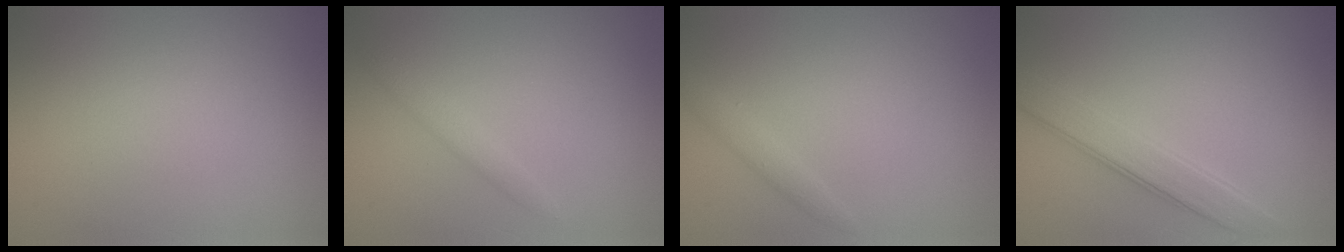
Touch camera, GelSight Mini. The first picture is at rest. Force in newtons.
{"total": 1.3, "press": 1.3, "slide": 0.0}
{"total": 1.1, "press": 1.1, "slide": 0.1}
{"total": 3.3, "press": 3.3, "slide": 0.0}